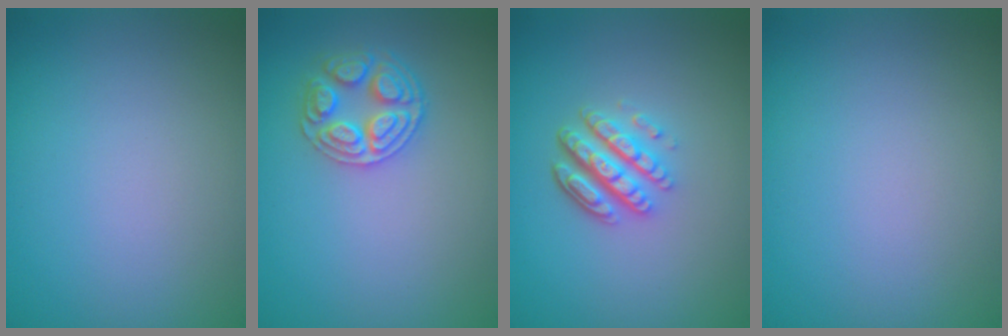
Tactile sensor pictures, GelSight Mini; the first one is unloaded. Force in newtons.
{"total": 3.5, "press": 3.3, "slide": 1.1}
{"total": 4.4, "press": 3.3, "slide": 2.9}
{"total": 0.0}